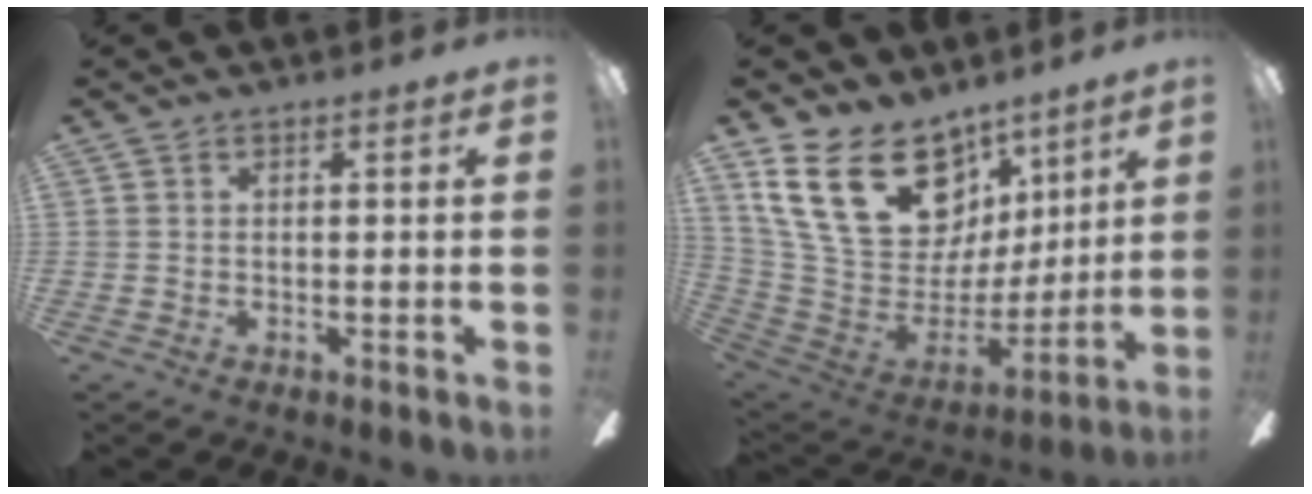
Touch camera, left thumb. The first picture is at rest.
{"total": 26.8, "force": [13.3, 17.4, 15.5], "torque": [-0.302, -0.068, 0.257]}